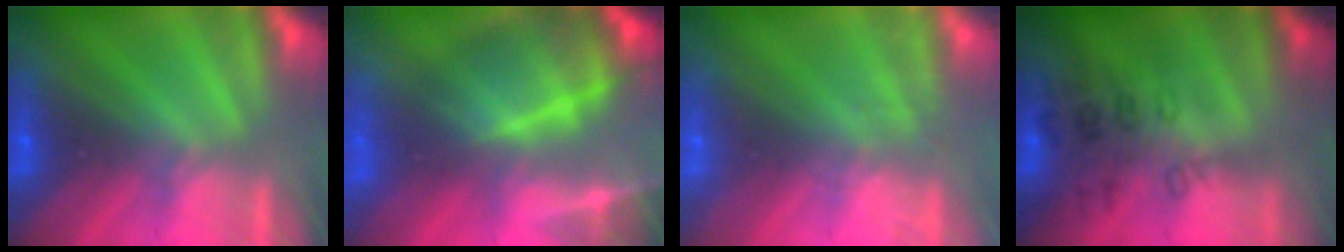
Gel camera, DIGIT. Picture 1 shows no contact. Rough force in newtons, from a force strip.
{"total": 7.4}
{"total": 2.5}
{"total": 2.8}